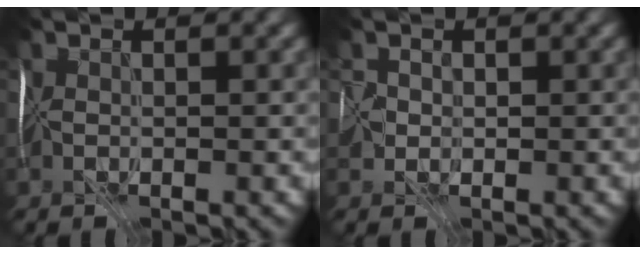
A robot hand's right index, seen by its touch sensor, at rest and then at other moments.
{"total": 1.0, "force": [0.2, 0.6, -0.7], "torque": [0.033, 0.012, 0.001]}